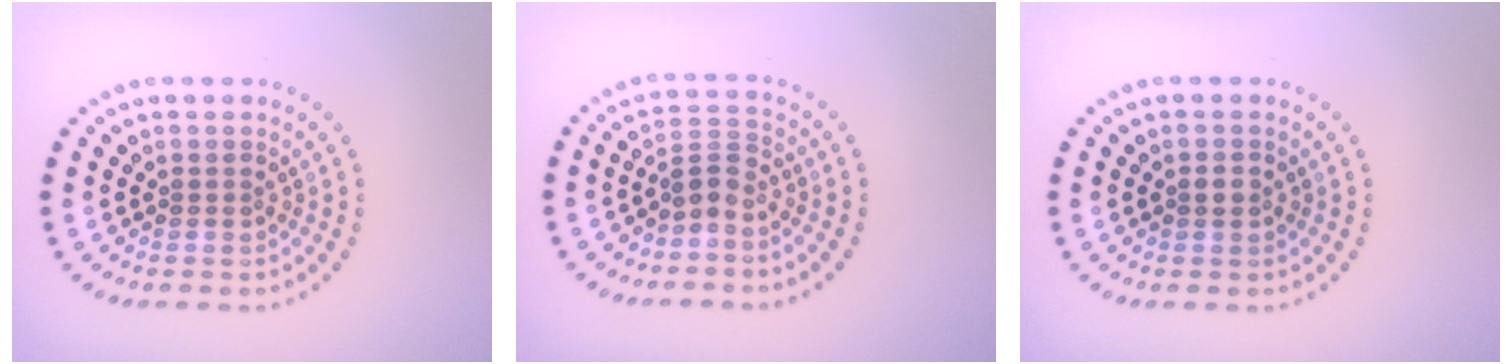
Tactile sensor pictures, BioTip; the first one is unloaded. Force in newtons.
{"total": 2.1, "press": 1.4, "slide": 1.6}
{"total": 1.2, "press": 1.1, "slide": 0.3}